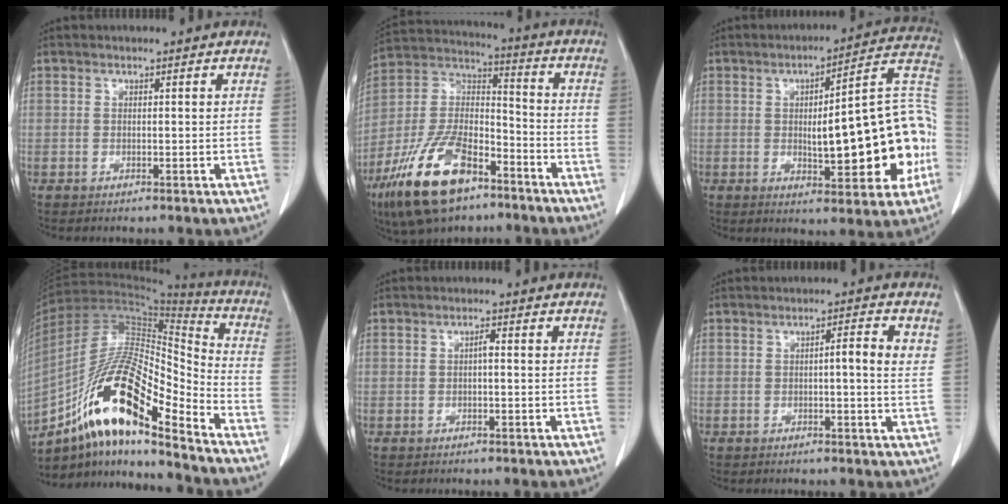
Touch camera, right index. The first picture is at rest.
{"total": 18.2, "force": [-11.2, 7.7, 12.0], "torque": [-0.254, 0.005, -0.206]}
{"total": 20.0, "force": [-2.4, 4.8, 19.3], "torque": [-0.208, 0.041, -0.018]}
{"total": 19.1, "force": [-11.3, 3.8, 14.9], "torque": [-0.284, 0.012, -0.199]}
{"total": 1.0, "force": [-0.1, 0.2, 1.0], "torque": [-0.015, 0.003, -0.001]}
{"total": 4.0, "force": [0.8, 0.2, 3.9], "torque": [-0.053, 0.004, 0.008]}